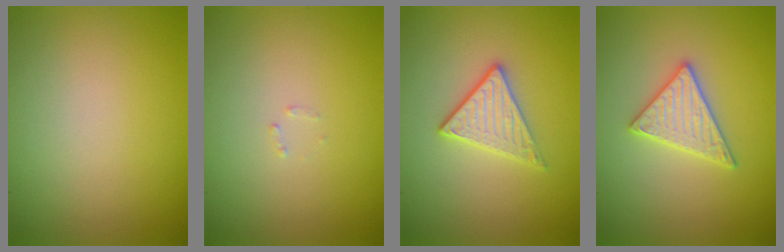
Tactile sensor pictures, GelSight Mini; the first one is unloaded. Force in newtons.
{"total": 0.6, "press": 0.6, "slide": 0.1}
{"total": 2.8, "press": 2.6, "slide": 1.1}
{"total": 2.9, "press": 2.8, "slide": 0.5}